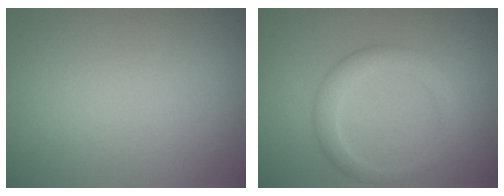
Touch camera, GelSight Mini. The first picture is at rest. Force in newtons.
{"total": 2.9, "press": 2.9, "slide": 0.2}